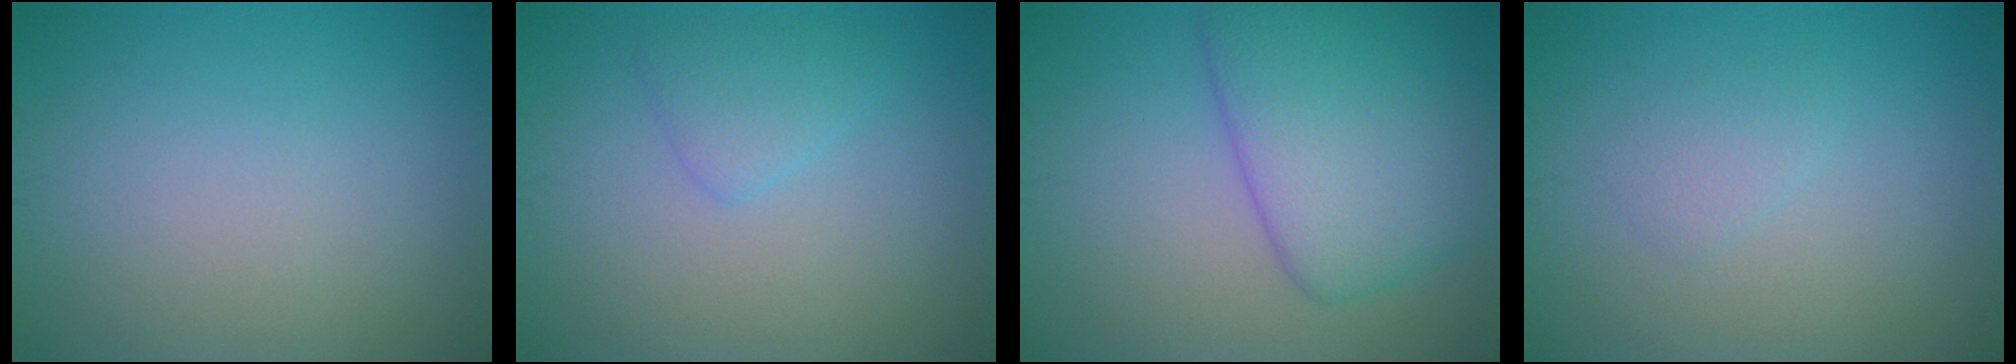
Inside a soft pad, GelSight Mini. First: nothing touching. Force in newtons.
{"total": 1.8, "press": 1.8, "slide": 0.2}
{"total": 7.2, "press": 7.2, "slide": 0.2}
{"total": 1.1, "press": 1.1, "slide": 0.1}